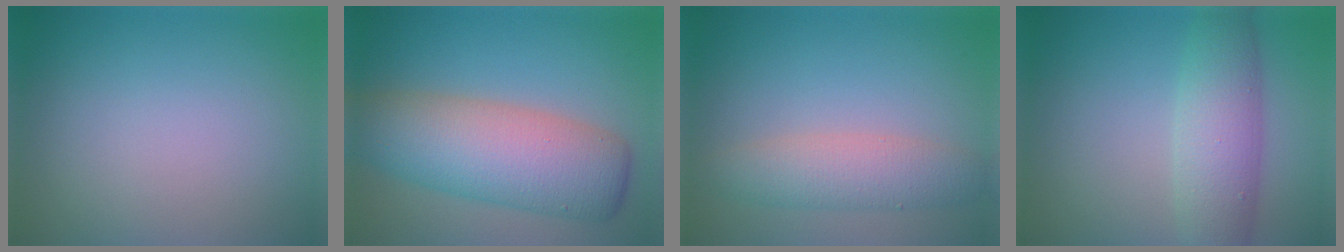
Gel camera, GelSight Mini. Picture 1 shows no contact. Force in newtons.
{"total": 9.1, "press": 9.1, "slide": 0.2}
{"total": 4.0, "press": 4.0, "slide": 0.2}
{"total": 5.8, "press": 5.8, "slide": 0.3}